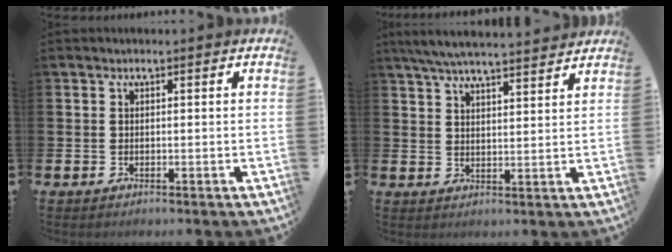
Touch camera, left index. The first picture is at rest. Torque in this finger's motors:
{"motor_torque": [1.04, -1.09, 0.35, 0.10]}